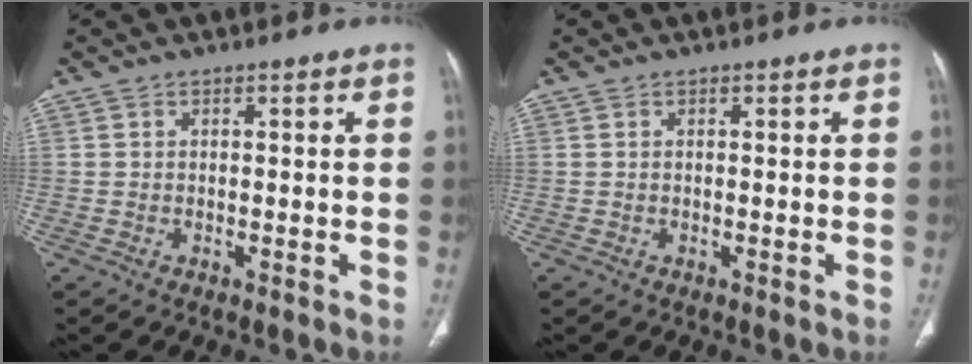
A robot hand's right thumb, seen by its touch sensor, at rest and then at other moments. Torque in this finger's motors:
{"motor_torque": [-0.05, 0.10, 0.39, -0.14, -0.03]}